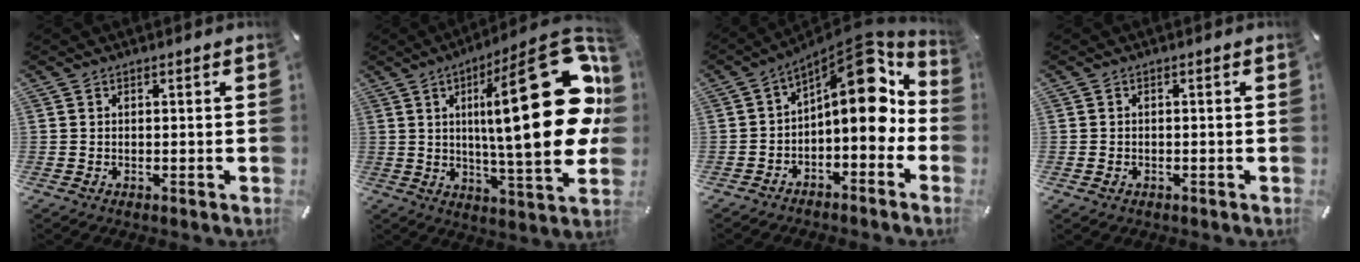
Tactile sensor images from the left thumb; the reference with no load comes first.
{"total": 39.0, "force": [6.8, 11.9, 36.5], "torque": [-0.529, -0.063, 0.117]}
{"total": 14.2, "force": [5.2, 7.0, 11.1], "torque": [-0.133, -0.065, 0.080]}
{"total": 1.4, "force": [-0.5, 1.1, 0.7], "torque": [-0.016, 0.002, -0.010]}